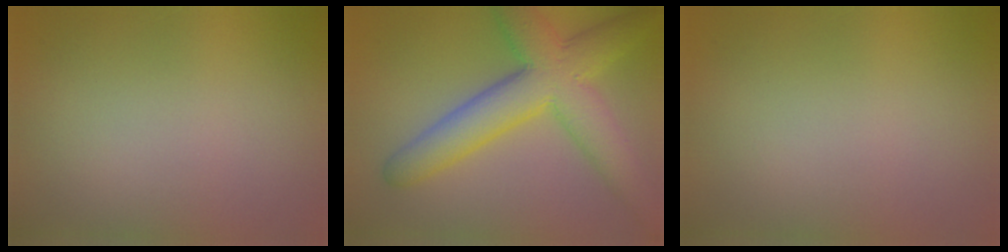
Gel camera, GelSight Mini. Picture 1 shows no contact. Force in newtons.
{"total": 8.3, "press": 8.3, "slide": 0.2}
{"total": 0.0}